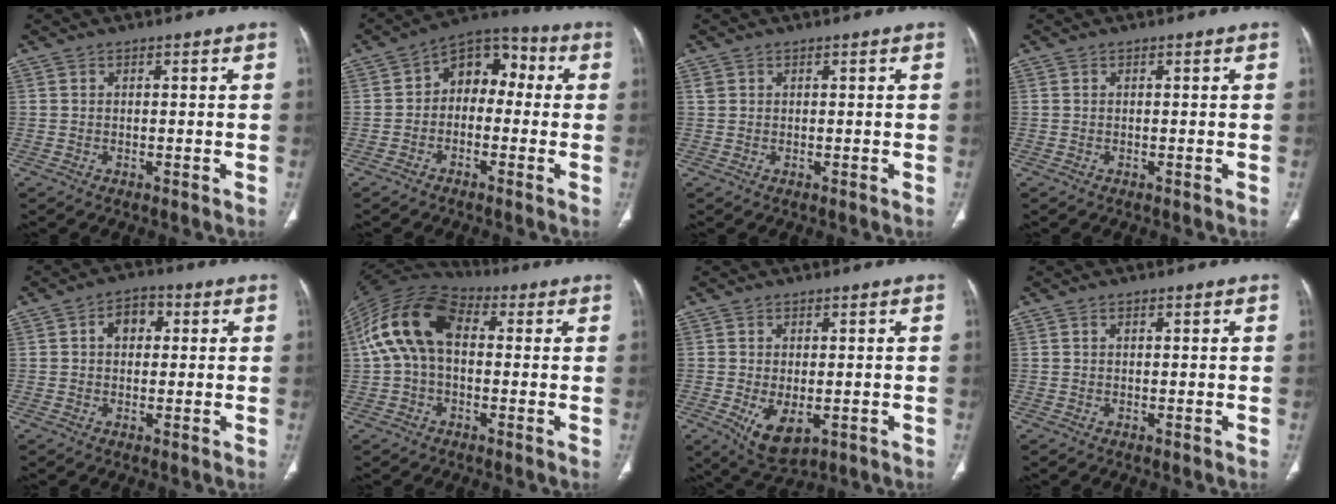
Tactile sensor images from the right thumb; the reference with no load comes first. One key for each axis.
{"total": 9.2, "fx": 0.0, "fy": 6.6, "fz": 6.4, "tx": -0.056, "ty": 0.039, "tz": -0.021}
{"total": 0.8, "fx": 0.4, "fy": 0.7, "fz": 0.3, "tx": -0.001, "ty": 0.003, "tz": 0.008}
{"total": 0.0}
{"total": 5.1, "fx": 1.1, "fy": 3.7, "fz": 3.4, "tx": -0.033, "ty": 0.011, "tz": 0.010}
{"total": 14.9, "fx": 2.0, "fy": 9.3, "fz": 11.5, "tx": -0.219, "ty": 0.043, "tz": 0.025}
{"total": 6.8, "fx": -1.7, "fy": 3.6, "fz": 5.5, "tx": -0.095, "ty": -0.012, "tz": -0.015}
{"total": 0.6, "fx": 0.3, "fy": 0.3, "fz": 0.4, "tx": -0.006, "ty": 0.002, "tz": 0.004}